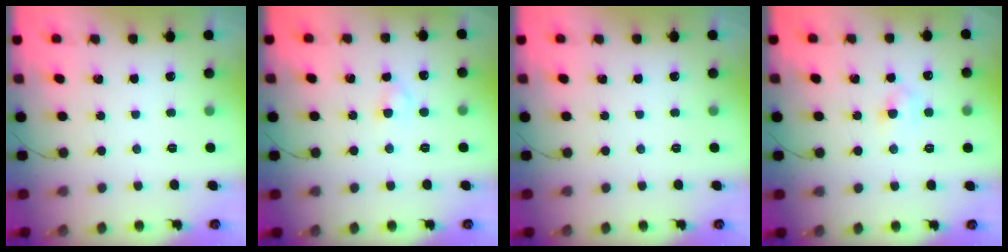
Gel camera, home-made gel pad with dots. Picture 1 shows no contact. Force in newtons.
{"total": 2.3, "press": 2.0, "slide": 1.0}
{"total": 0.0}
{"total": 3.9, "press": 3.7, "slide": 1.1}